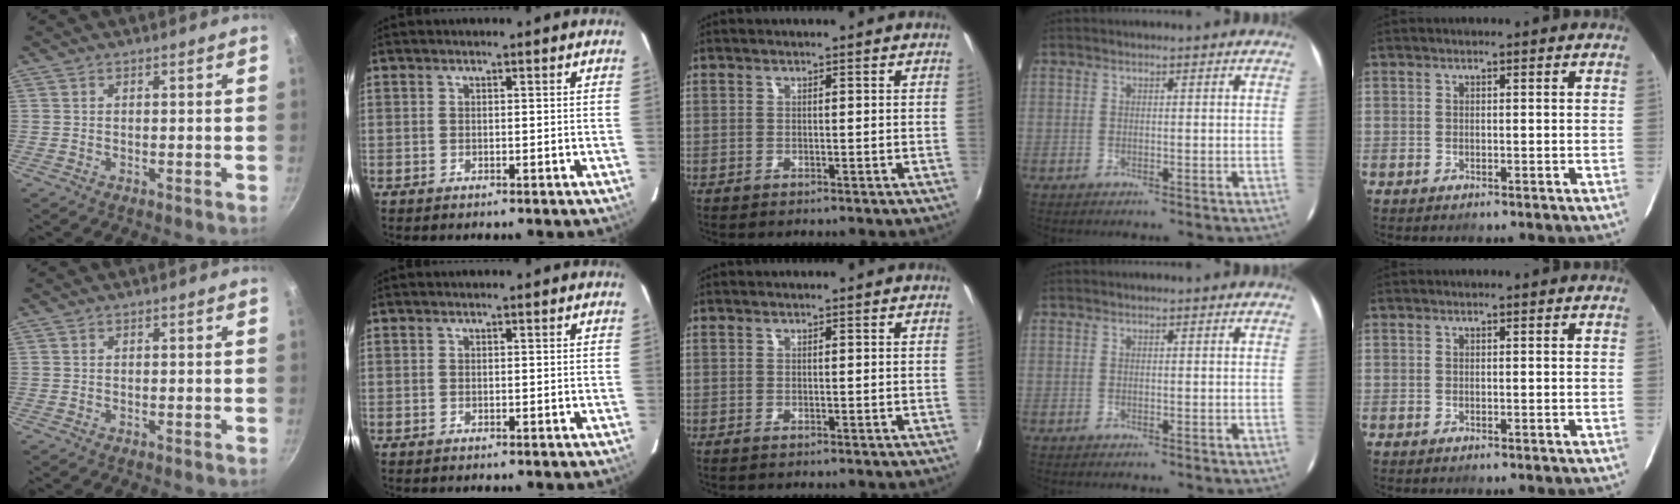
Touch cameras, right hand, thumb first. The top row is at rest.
{}